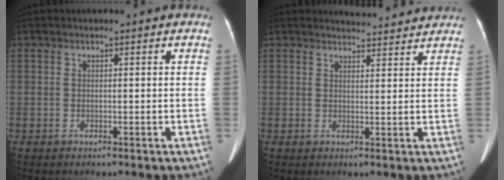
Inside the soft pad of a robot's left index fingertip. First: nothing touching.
{"total": 5.7, "force": [5.6, 0.7, 0.6], "torque": [-0.011, 0.013, 0.063]}